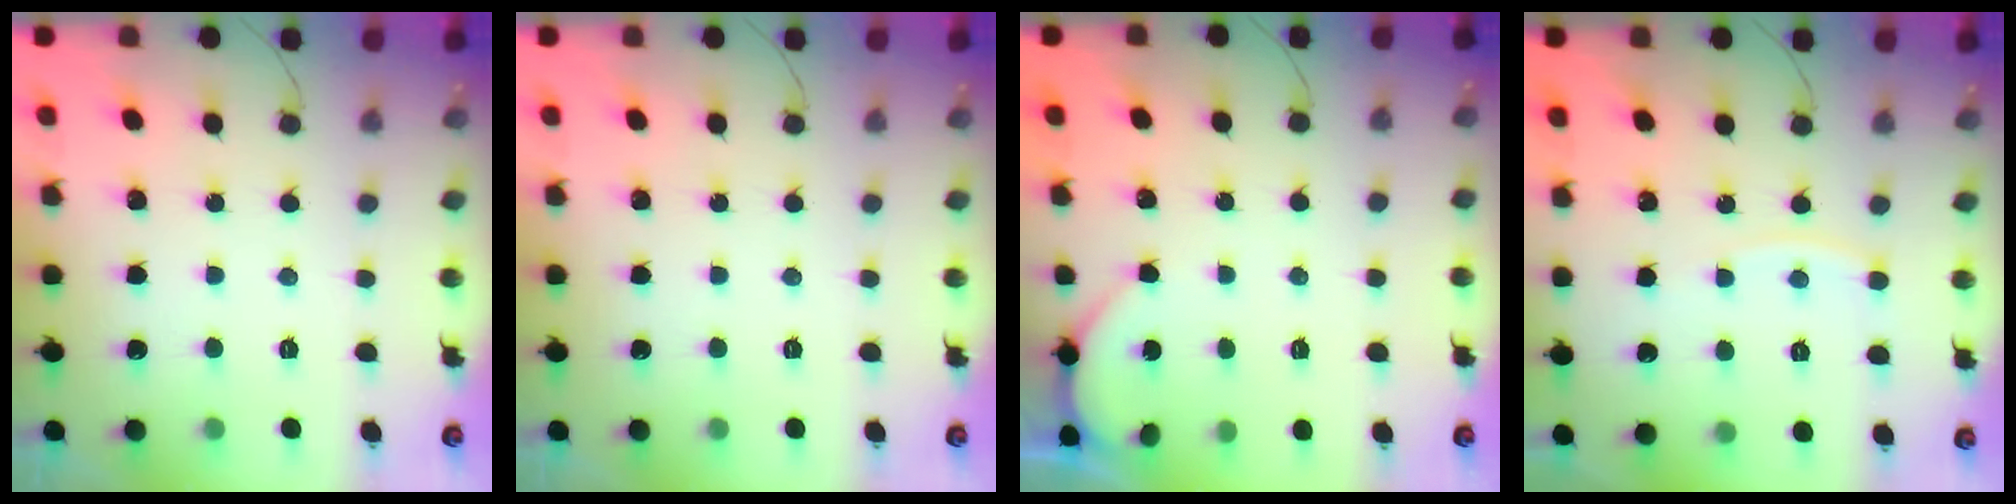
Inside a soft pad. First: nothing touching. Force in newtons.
{"total": 0.0}
{"total": 2.5, "press": 2.4, "slide": 0.3}
{"total": 4.5, "press": 4.4, "slide": 0.6}